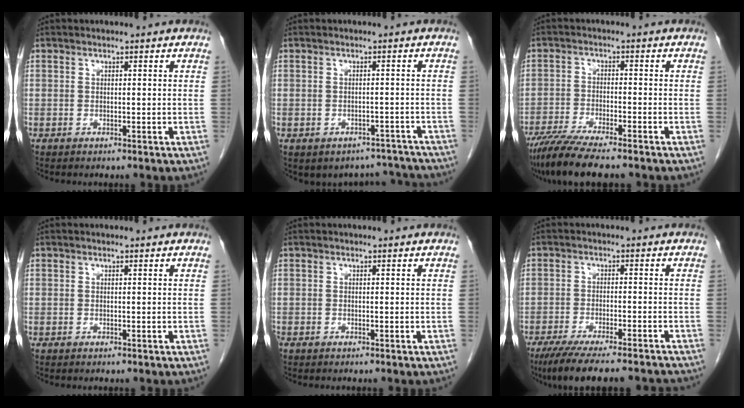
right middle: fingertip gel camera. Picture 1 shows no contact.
{"total": 7.6, "force": [-6.6, 3.8, 0.3], "torque": [0.009, 0.028, -0.070]}
{"total": 9.5, "force": [-7.8, 0.8, 5.4], "torque": [-0.088, -0.024, -0.128]}
{"total": 0.0}
{"total": 0.0}
{"total": 15.1, "force": [-13.1, 1.5, 7.3], "torque": [-0.105, -0.025, -0.189]}